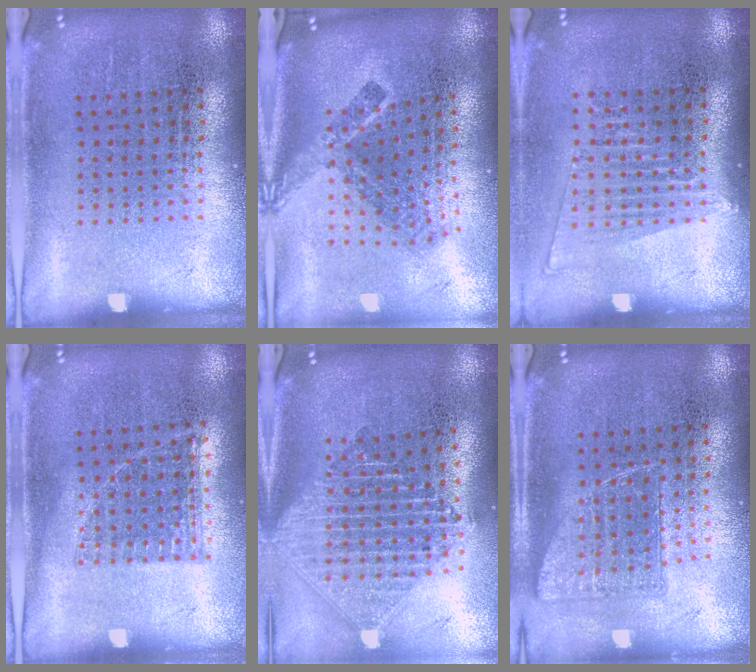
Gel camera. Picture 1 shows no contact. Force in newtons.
{"total": 2.4, "press": 1.6, "slide": 1.8}
{"total": 1.3, "press": 1.2, "slide": 0.7}
{"total": 0.8, "press": 0.8, "slide": 0.2}
{"total": 2.4, "press": 1.9, "slide": 1.5}
{"total": 0.8, "press": 0.8, "slide": 0.2}